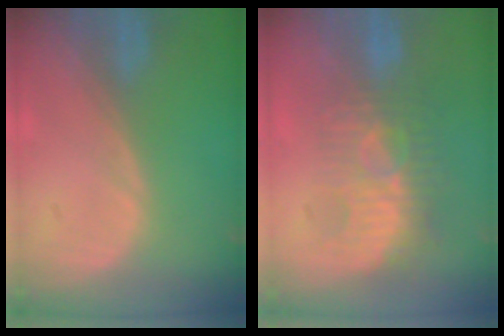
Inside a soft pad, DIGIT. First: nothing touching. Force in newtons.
{"total": 8.7, "press": 8.0, "slide": 3.4}